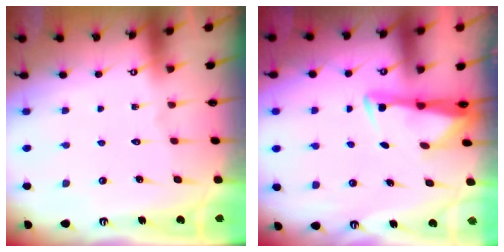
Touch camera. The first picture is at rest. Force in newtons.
{"total": 3.2, "press": 3.1, "slide": 0.8}